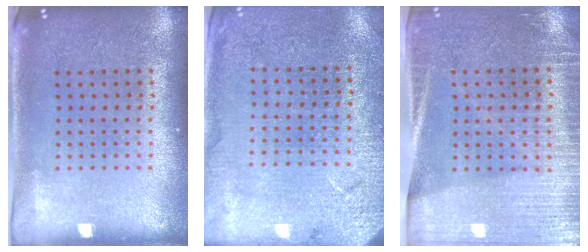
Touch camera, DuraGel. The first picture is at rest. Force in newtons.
{"total": 2.7, "press": 2.7, "slide": 0.1}
{"total": 3.4, "press": 3.0, "slide": 1.5}